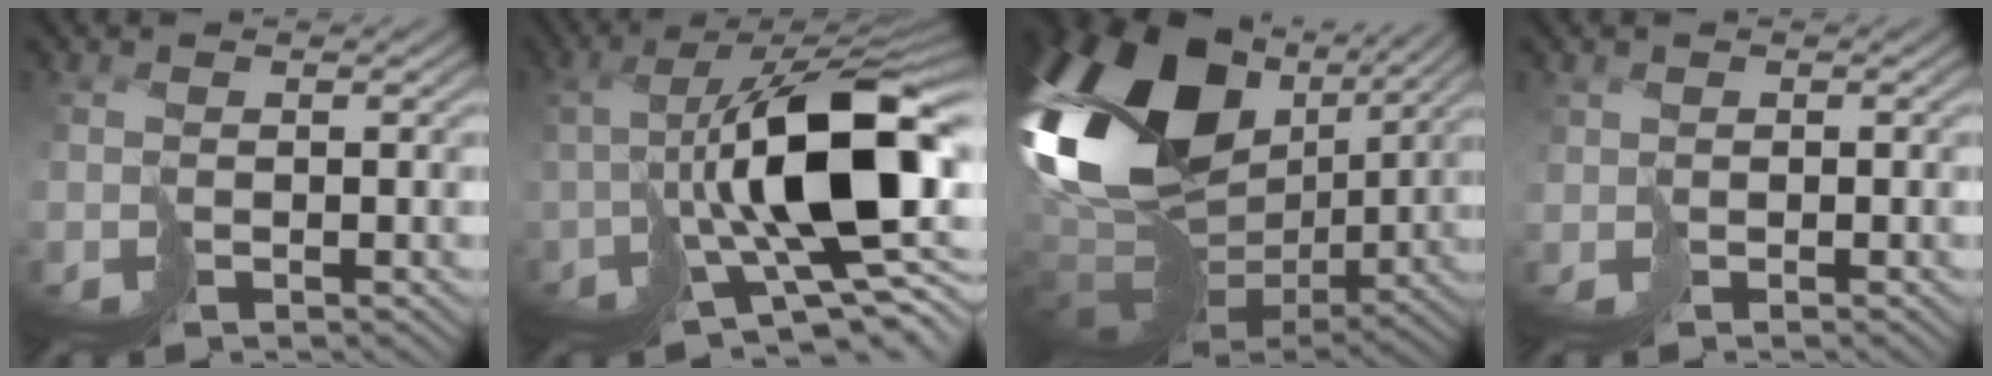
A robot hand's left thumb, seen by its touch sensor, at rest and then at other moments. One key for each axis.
{"total": 15.6, "fx": -0.6, "fy": 5.9, "fz": 14.4, "tx": -0.238, "ty": -0.005, "tz": -0.002}
{"total": 19.3, "fx": 3.5, "fy": 13.0, "fz": 13.9, "tx": -0.321, "ty": -0.017, "tz": 0.091}
{"total": 0.7, "fx": 0.2, "fy": 0.5, "fz": -0.4, "tx": 0.006, "ty": -0.004, "tz": -0.001}